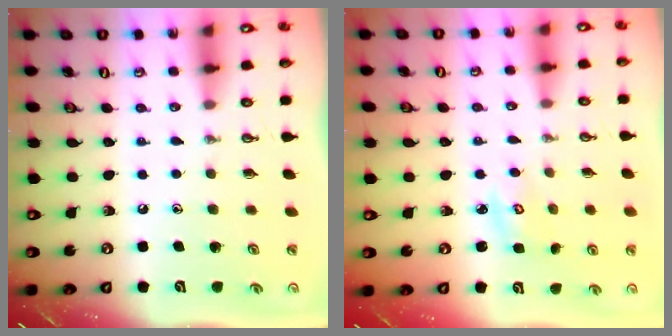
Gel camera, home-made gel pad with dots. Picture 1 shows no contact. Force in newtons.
{"total": 3.2, "press": 3.2, "slide": 0.2}